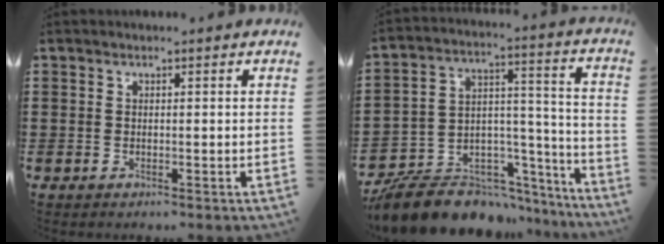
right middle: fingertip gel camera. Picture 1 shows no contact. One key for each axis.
{"total": 9.2, "fx": -8.2, "fy": 3.8, "fz": 1.6, "tx": -0.036, "ty": 0.013, "tz": -0.155}